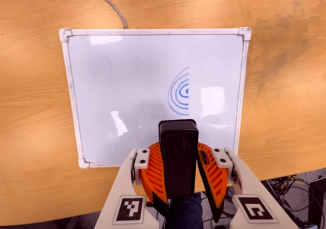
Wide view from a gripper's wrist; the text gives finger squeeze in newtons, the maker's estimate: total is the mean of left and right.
{"total": 8.0, "left": 8.3, "right": 7.8}